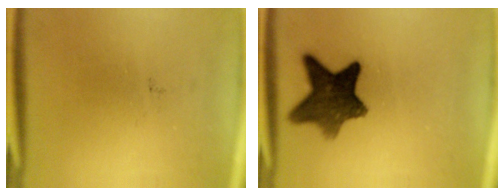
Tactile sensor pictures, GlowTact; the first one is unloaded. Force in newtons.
{"total": 10.4}